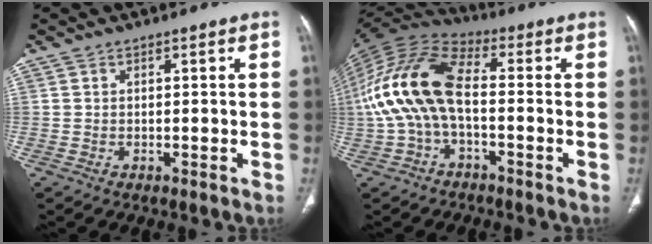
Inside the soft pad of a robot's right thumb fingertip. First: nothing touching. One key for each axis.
{"total": 15.7, "fx": -1.5, "fy": 8.0, "fz": 13.4, "tx": -0.276, "ty": 0.038, "tz": -0.038}